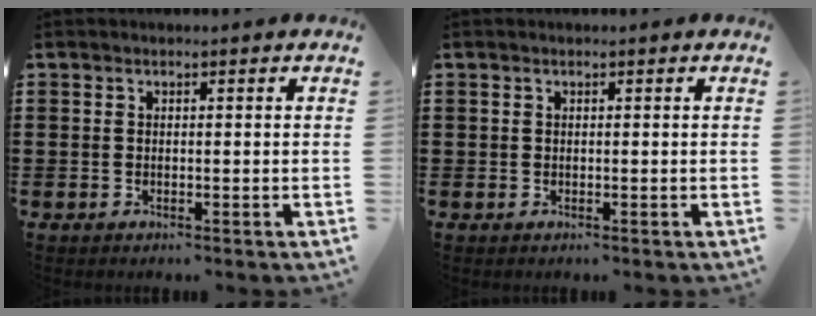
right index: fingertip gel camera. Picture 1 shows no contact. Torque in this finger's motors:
{"motor_torque": [0.95, 1.19, 0.00, -0.01]}